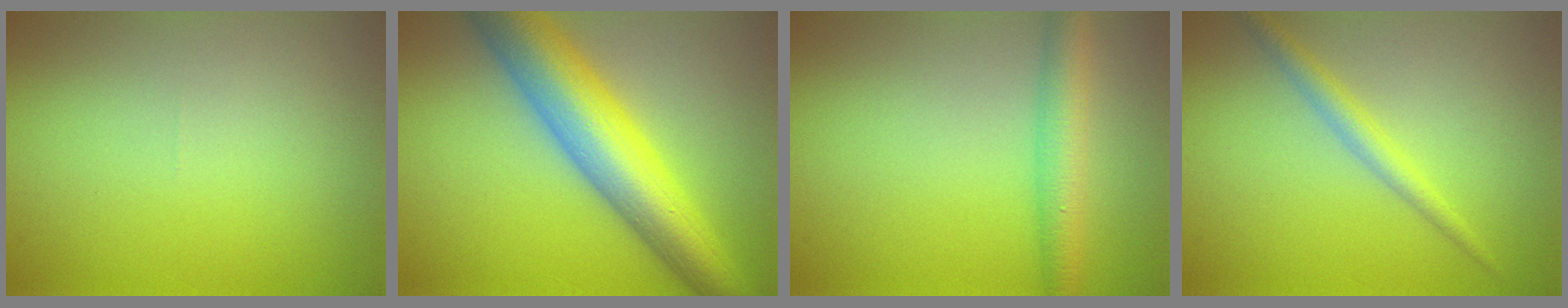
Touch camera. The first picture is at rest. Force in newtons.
{"total": 10.1, "press": 10.1, "slide": 0.2}
{"total": 3.6, "press": 3.6, "slide": 0.1}
{"total": 2.0, "press": 2.0, "slide": 0.1}